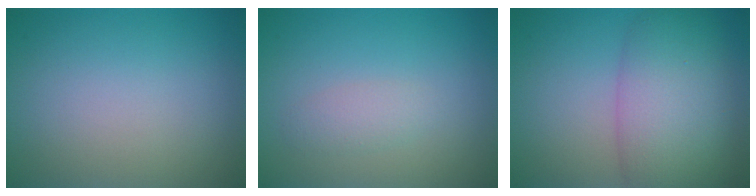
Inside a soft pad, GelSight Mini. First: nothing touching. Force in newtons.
{"total": 1.4, "press": 1.4, "slide": 0.1}
{"total": 8.1, "press": 8.1, "slide": 0.2}